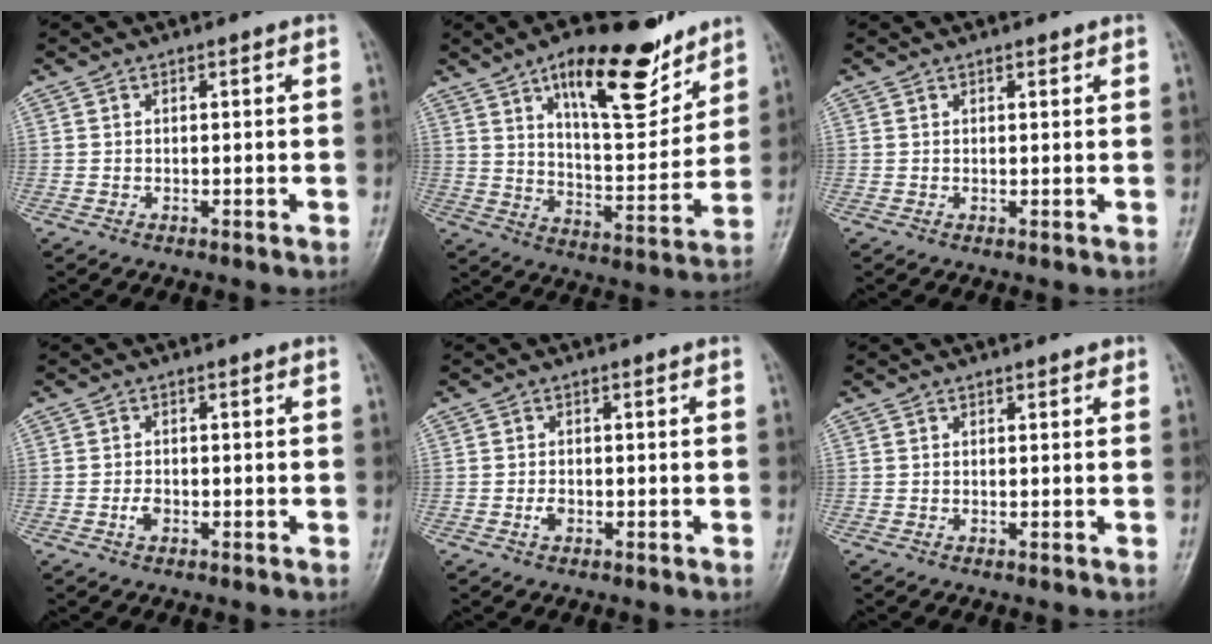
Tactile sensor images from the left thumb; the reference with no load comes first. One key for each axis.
{"total": 18.6, "fx": 11.7, "fy": 6.8, "fz": 12.8, "tx": -0.155, "ty": -0.065, "tz": 0.193}
{"total": 0.9, "fx": 0.6, "fy": 0.4, "fz": 0.5, "tx": -0.007, "ty": -0.003, "tz": 0.009}
{"total": 1.7, "fx": -0.6, "fy": 1.1, "fz": 1.2, "tx": -0.021, "ty": 0.002, "tz": -0.013}
{"total": 1.4, "fx": -0.5, "fy": 0.9, "fz": 1.0, "tx": -0.017, "ty": 0.001, "tz": -0.010}
{"total": 0.9, "fx": 0.7, "fy": 0.5, "fz": 0.4, "tx": -0.001, "ty": -0.003, "tz": 0.006}